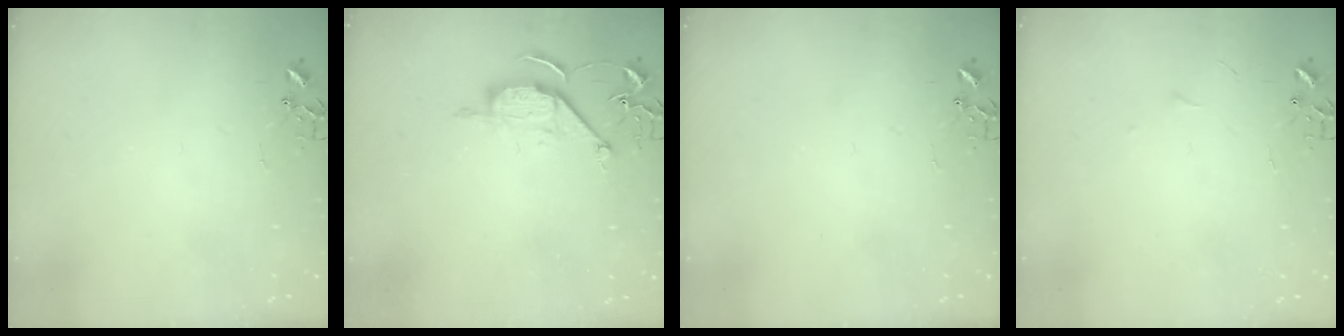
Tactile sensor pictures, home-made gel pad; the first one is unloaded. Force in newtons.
{"total": 9.1, "press": 9.1, "slide": 0.5}
{"total": 0.0}
{"total": 3.5, "press": 3.4, "slide": 0.4}